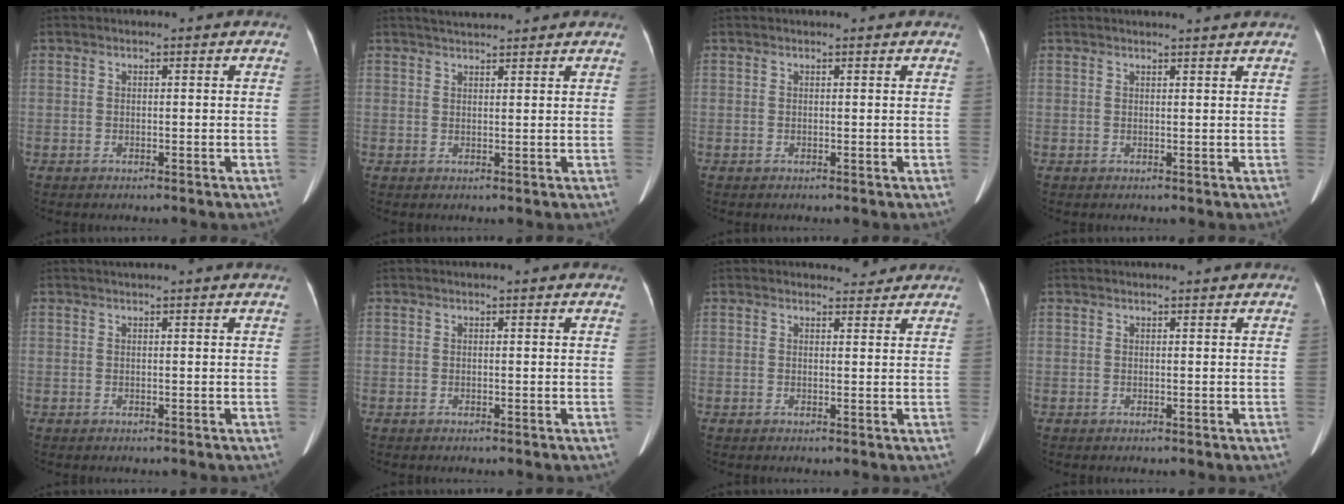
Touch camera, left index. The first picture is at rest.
{"total": 3.7, "force": [3.5, 0.2, 1.1], "torque": [-0.022, 0.027, 0.058]}
{"total": 0.8, "force": [0.8, 0.1, 0.2], "torque": [-0.008, 0.008, 0.010]}
{"total": 3.4, "force": [3.2, -0.5, 1.1], "torque": [-0.014, 0.007, 0.037]}
{"total": 3.6, "force": [3.3, -0.5, 1.4], "torque": [-0.015, 0.022, 0.040]}
{"total": 2.2, "force": [2.0, 0.2, 0.9], "torque": [-0.012, 0.012, 0.019]}
{"total": 2.6, "force": [2.5, 0.6, -0.1], "torque": [-0.002, -0.003, 0.028]}
{"total": 2.1, "force": [2.1, -0.1, 0.5], "torque": [-0.008, 0.012, 0.026]}